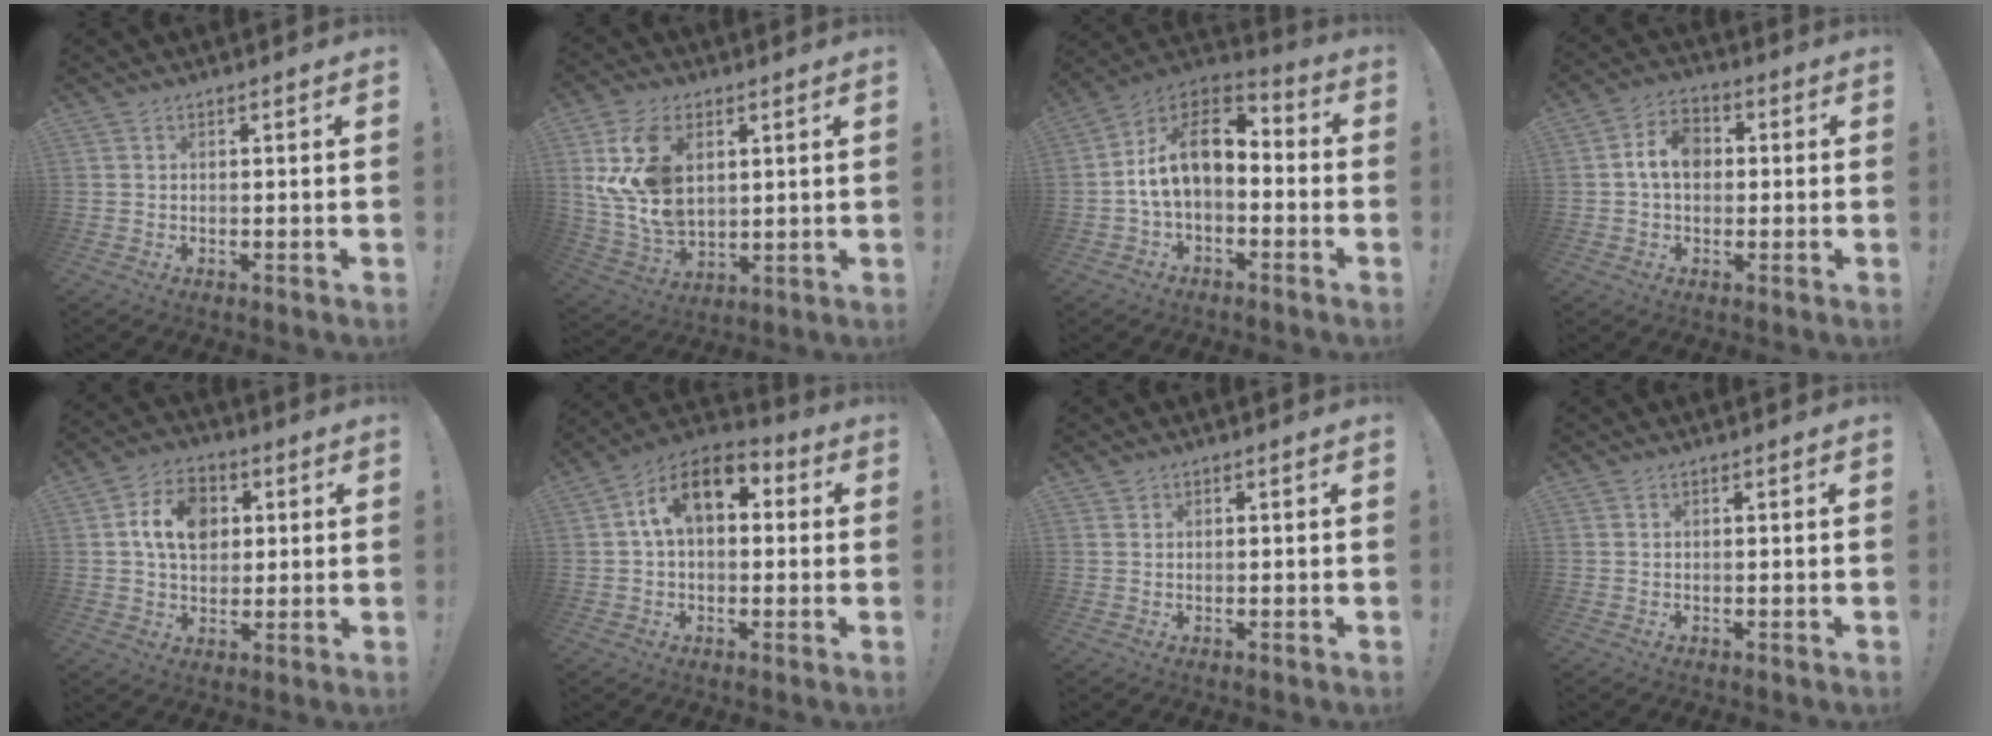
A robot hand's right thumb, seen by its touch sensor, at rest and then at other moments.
{"total": 16.1, "force": [5.3, 10.7, 10.9], "torque": [-0.223, -0.023, 0.099]}
{"total": 13.7, "force": [1.3, 8.2, 11.0], "torque": [-0.188, 0.004, 0.028]}
{"total": 8.5, "force": [0.6, 6.1, 5.8], "torque": [-0.090, 0.014, 0.014]}
{"total": 12.1, "force": [3.0, 9.0, 7.5], "torque": [-0.109, 0.006, 0.058]}
{"total": 12.4, "force": [4.0, 7.4, 9.2], "torque": [-0.146, 0.002, 0.072]}
{"total": 1.0, "force": [0.8, 0.5, -0.3], "torque": [0.005, 0.001, 0.016]}
{"total": 0.0}